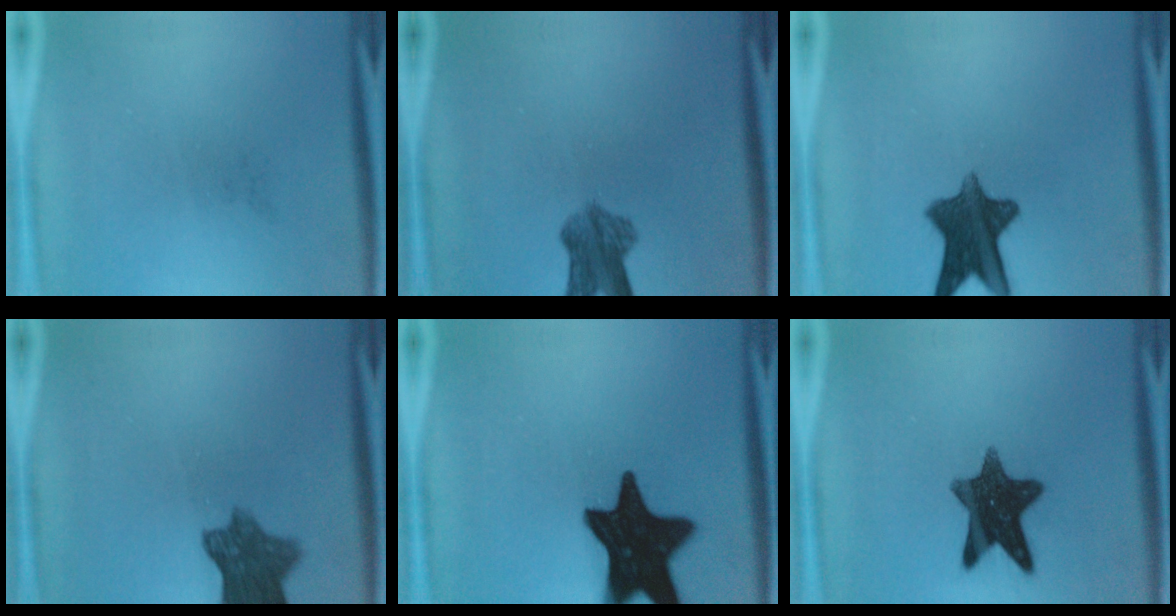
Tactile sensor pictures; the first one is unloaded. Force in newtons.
{"total": 5.7}
{"total": 10.9}
{"total": 8.6}
{"total": 19.2}
{"total": 11.9}